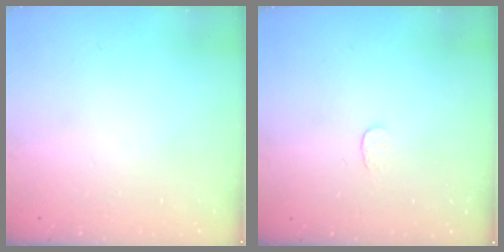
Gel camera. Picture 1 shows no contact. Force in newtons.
{"total": 3.0, "press": 3.0, "slide": 0.2}